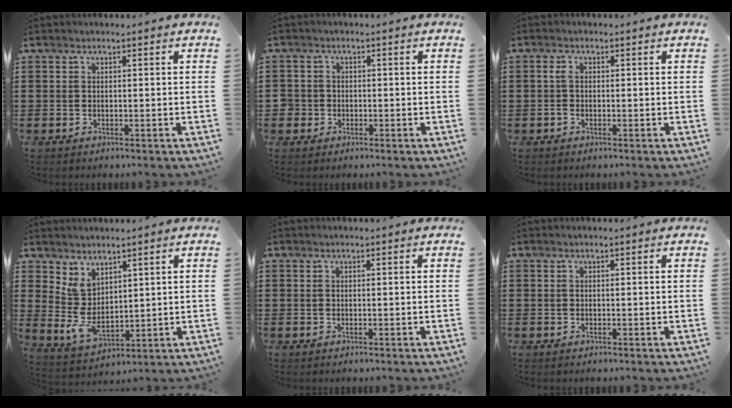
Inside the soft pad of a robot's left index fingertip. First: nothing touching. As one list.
[{"total": 1.8, "force": [-0.6, 1.7, 0.0], "torque": [-0.006, 0.002, -0.017]}, {"total": 1.3, "force": [-0.3, 0.6, 1.1], "torque": [-0.031, -0.001, -0.009]}, {"total": 5.1, "force": [2.9, 3.0, 2.8], "torque": [-0.073, -0.013, 0.057]}, {"total": 0.0}, {"total": 0.0}]